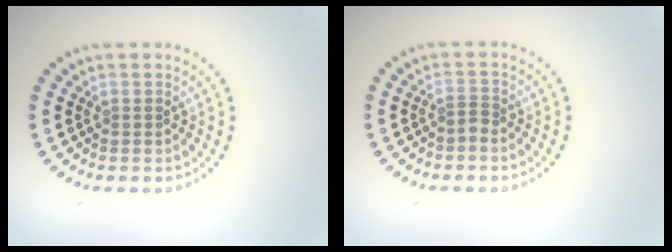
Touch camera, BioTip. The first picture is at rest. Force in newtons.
{"total": 0.8, "press": 0.5, "slide": 0.7}